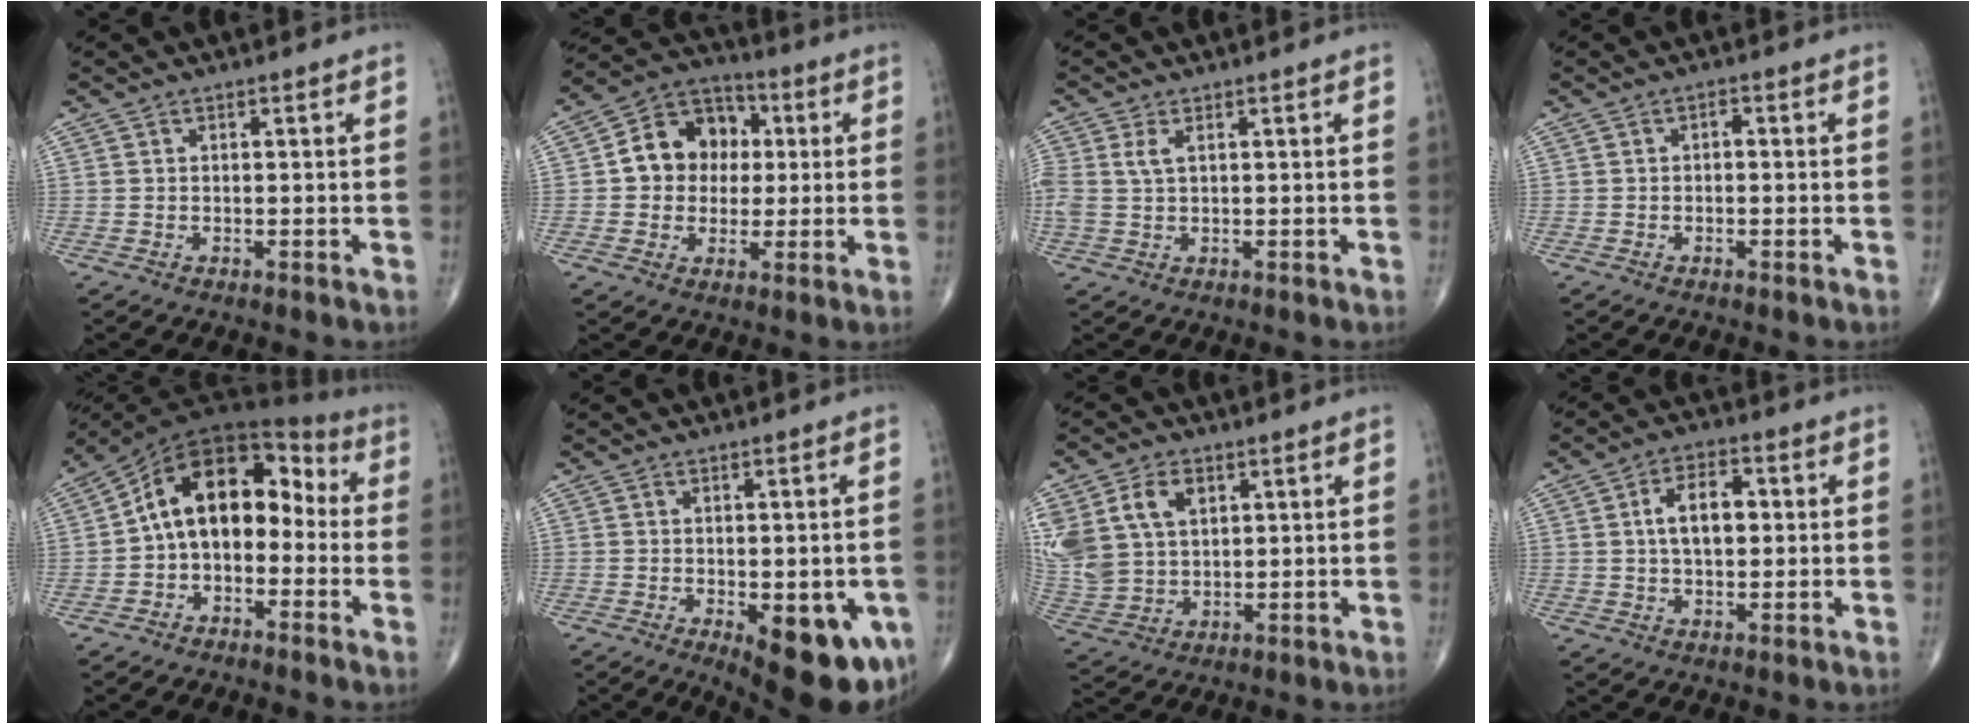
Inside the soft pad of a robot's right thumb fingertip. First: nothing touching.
{"total": 12.6, "force": [1.4, 10.5, 6.8], "torque": [-0.064, 0.019, 0.014]}
{"total": 3.7, "force": [1.1, 2.0, 2.9], "torque": [-0.079, 0.009, 0.025]}
{"total": 1.2, "force": [-0.1, 0.7, 0.9], "torque": [-0.010, 0.005, -0.006]}
{"total": 13.7, "force": [-1.4, 9.1, 10.1], "torque": [-0.134, 0.063, -0.041]}
{"total": 15.0, "force": [-5.0, 6.3, 12.6], "torque": [-0.125, -0.008, -0.049]}
{"total": 17.5, "force": [6.2, 12.5, 10.6], "torque": [-0.249, 0.007, 0.134]}
{"total": 7.2, "force": [1.0, 4.1, 5.9], "torque": [-0.096, 0.011, 0.013]}